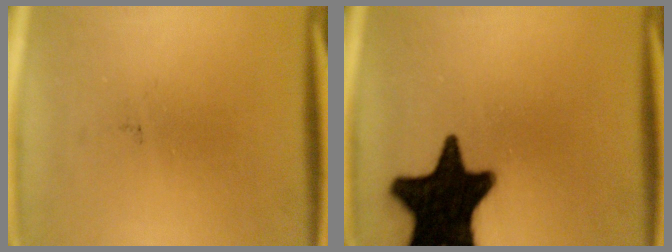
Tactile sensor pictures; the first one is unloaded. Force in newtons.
{"total": 19.2}